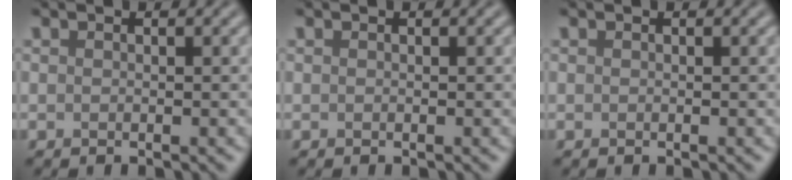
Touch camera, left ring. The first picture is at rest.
{"total": 0.0}
{"total": 0.0}